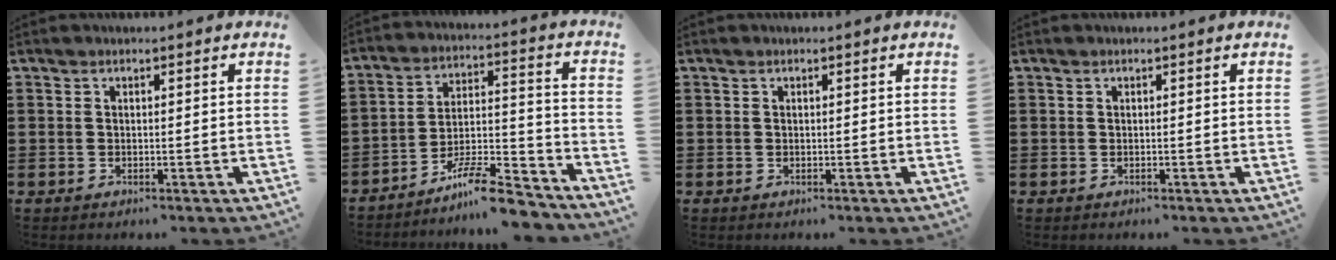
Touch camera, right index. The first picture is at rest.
{"total": 10.4, "force": [-9.0, 1.4, 5.1], "torque": [-0.079, 0.028, -0.170]}
{"total": 0.0}
{"total": 0.0}